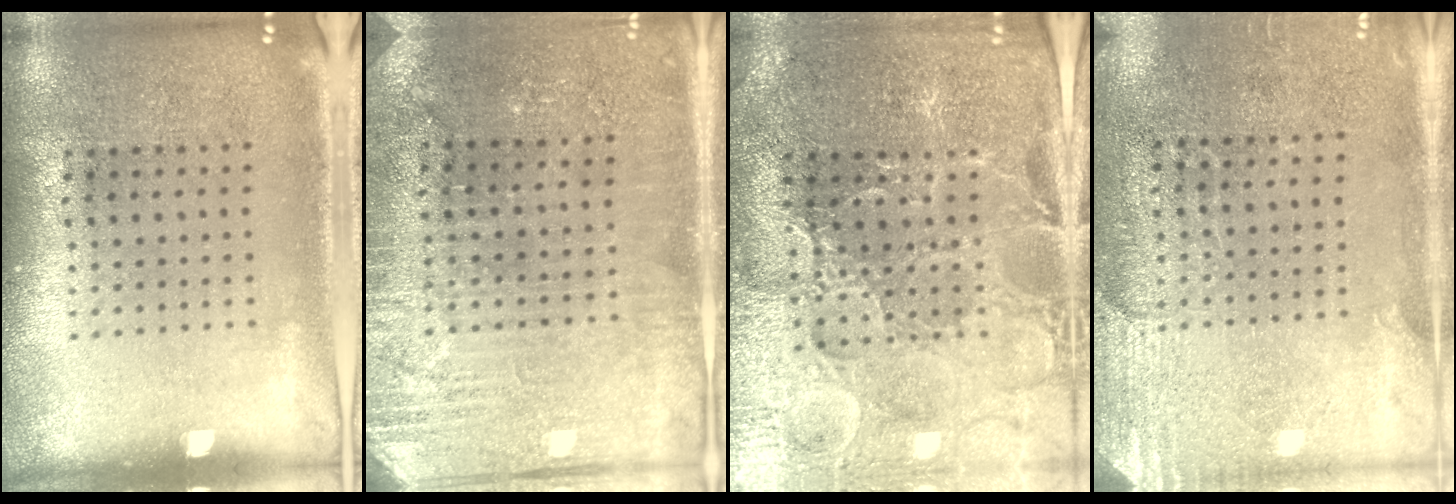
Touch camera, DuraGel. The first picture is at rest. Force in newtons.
{"total": 3.0, "press": 2.9, "slide": 0.5}
{"total": 3.4, "press": 3.3, "slide": 0.7}
{"total": 2.7, "press": 2.5, "slide": 1.1}